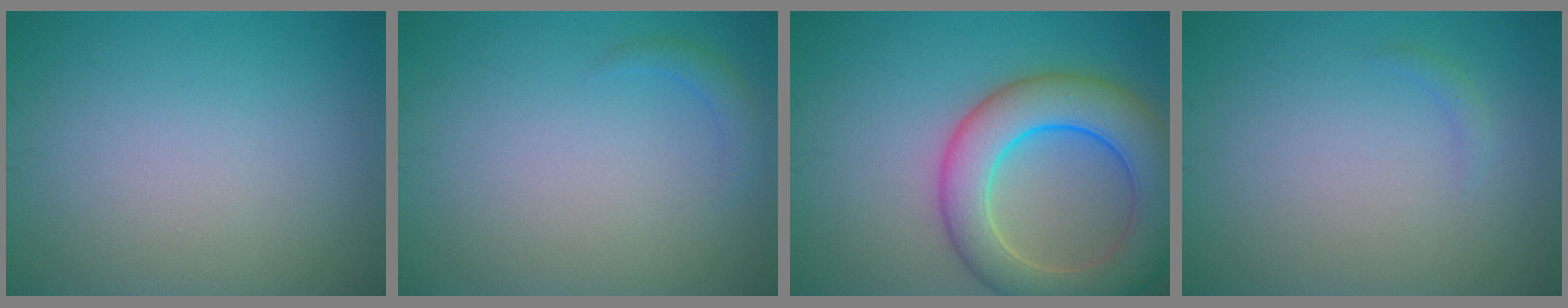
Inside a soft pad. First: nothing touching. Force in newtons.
{"total": 1.2, "press": 1.2, "slide": 0.1}
{"total": 9.4, "press": 9.4, "slide": 0.5}
{"total": 0.7, "press": 0.7, "slide": 0.1}